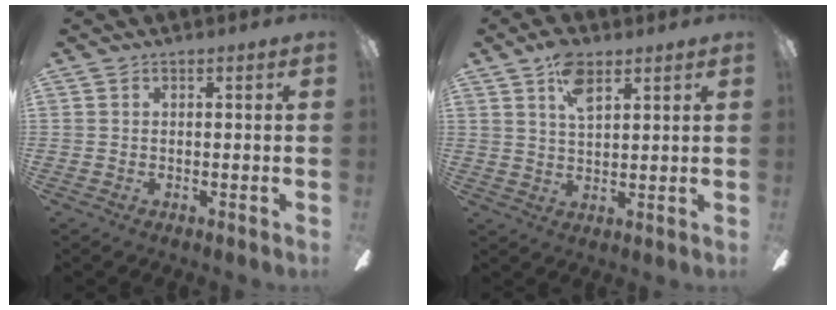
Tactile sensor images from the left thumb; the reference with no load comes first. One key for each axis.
{"total": 7.4, "fx": 4.4, "fy": 3.4, "fz": 4.9, "tx": -0.083, "ty": -0.008, "tz": 0.076}